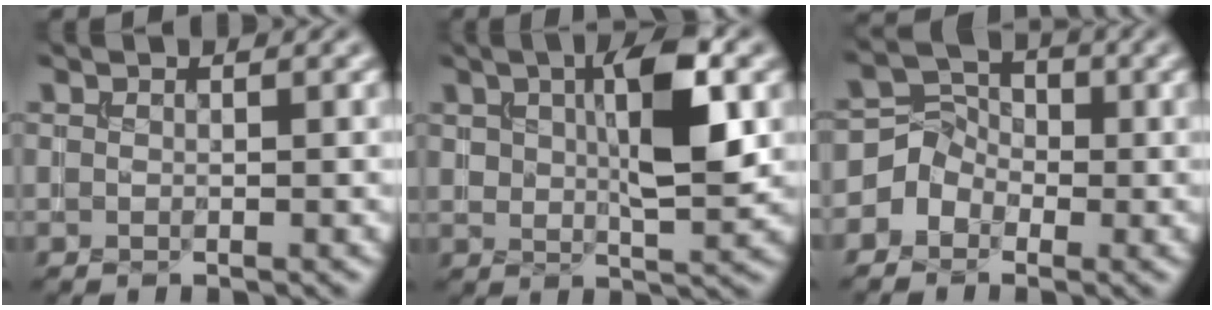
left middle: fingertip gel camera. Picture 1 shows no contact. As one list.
[{"total": 7.7, "force": [2.0, 3.1, 6.8], "torque": [-0.113, 0.008, 0.035]}, {"total": 3.0, "force": [-1.2, 2.6, 0.9], "torque": [0.001, 0.015, -0.031]}]